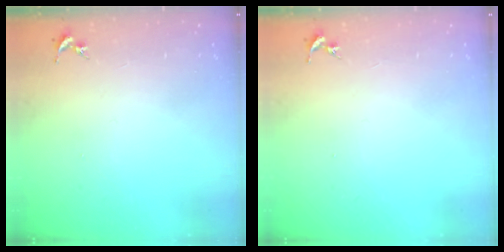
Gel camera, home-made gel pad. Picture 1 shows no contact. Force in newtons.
{"total": 0.0}